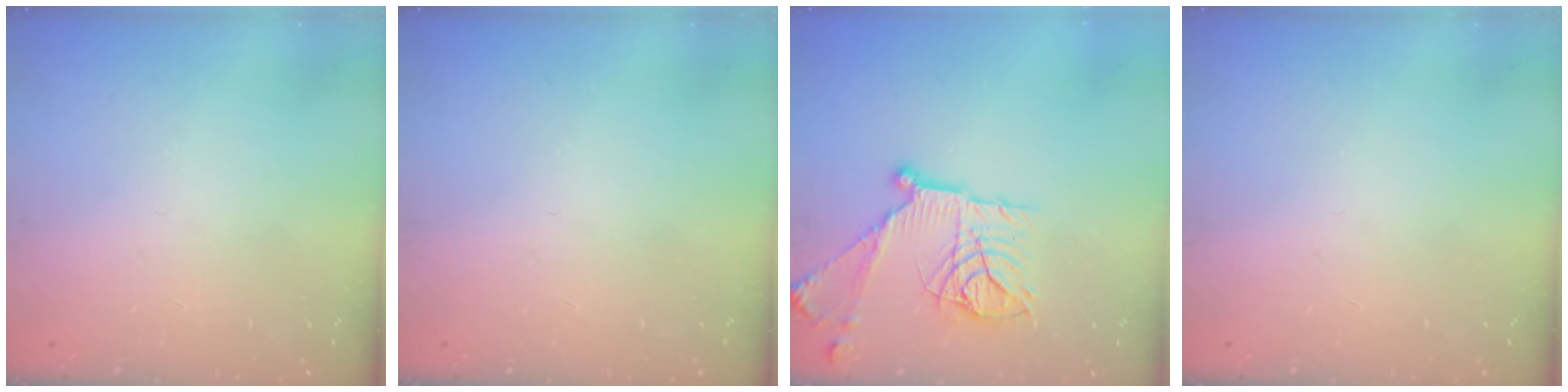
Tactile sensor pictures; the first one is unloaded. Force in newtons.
{"total": 0.0}
{"total": 18.2, "press": 18.2, "slide": 1.2}
{"total": 0.0}